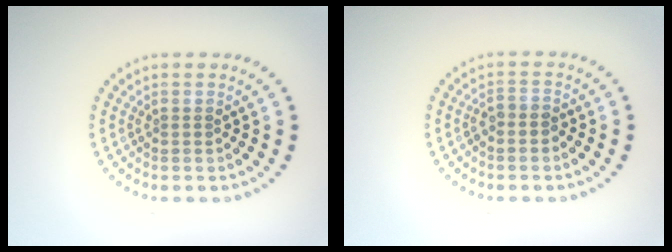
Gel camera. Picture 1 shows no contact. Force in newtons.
{"total": 1.1, "press": 0.9, "slide": 0.7}